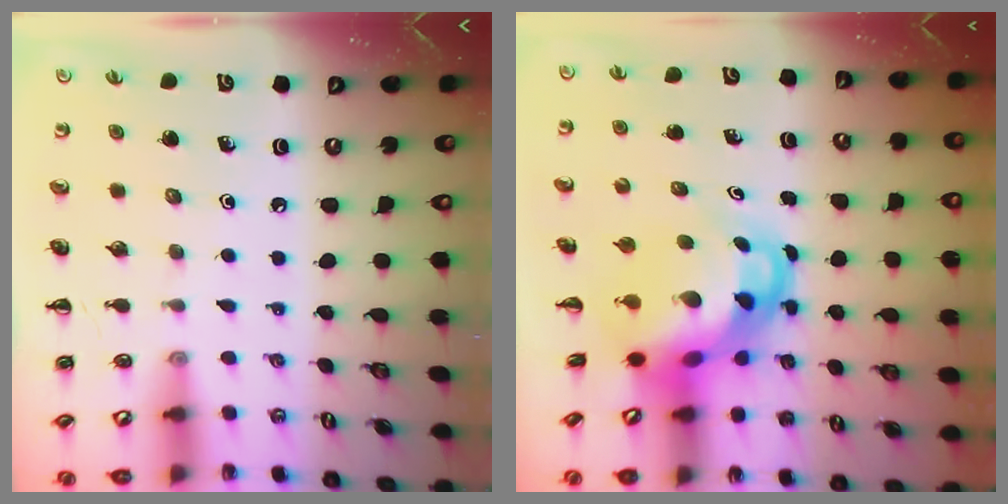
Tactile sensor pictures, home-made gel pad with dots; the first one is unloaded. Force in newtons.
{"total": 6.1, "press": 5.9, "slide": 1.4}